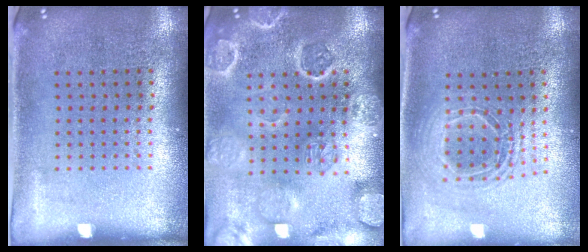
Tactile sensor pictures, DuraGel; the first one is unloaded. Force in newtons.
{"total": 3.4, "press": 3.2, "slide": 1.3}
{"total": 1.6, "press": 1.4, "slide": 0.8}